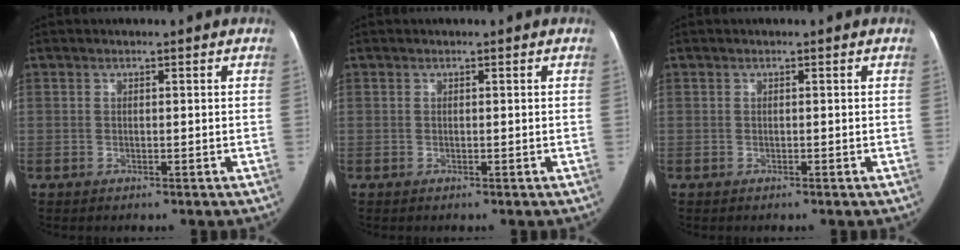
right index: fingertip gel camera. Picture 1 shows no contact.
{"total": 0.0}
{"total": 0.0}